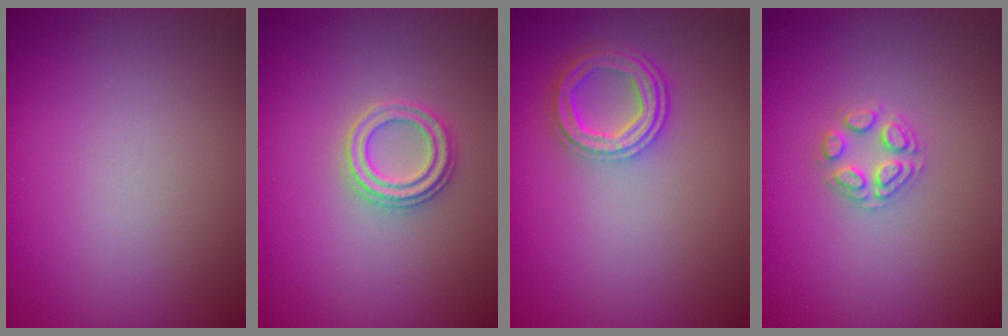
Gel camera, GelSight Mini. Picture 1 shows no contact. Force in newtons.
{"total": 2.3, "press": 2.3, "slide": 0.3}
{"total": 3.9, "press": 3.1, "slide": 2.4}
{"total": 2.2, "press": 2.2, "slide": 0.2}